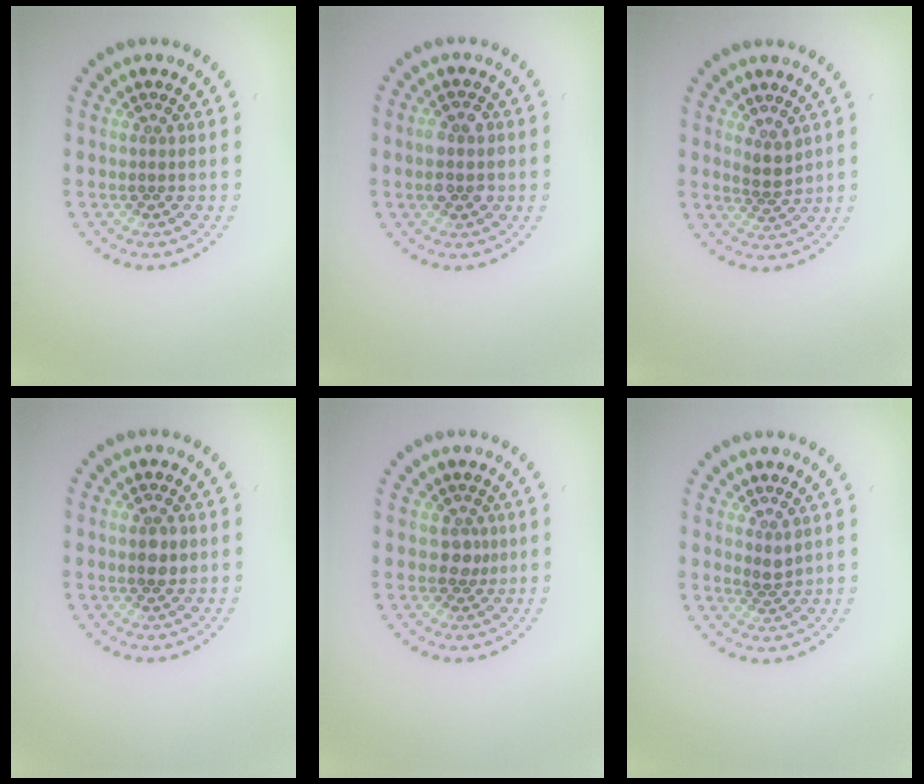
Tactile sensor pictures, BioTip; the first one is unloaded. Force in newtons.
{"total": 2.8, "press": 2.8, "slide": 0.2}
{"total": 1.8, "press": 1.5, "slide": 1.1}
{"total": 1.7, "press": 1.6, "slide": 0.5}
{"total": 1.5, "press": 1.1, "slide": 0.9}
{"total": 1.2, "press": 1.0, "slide": 0.7}